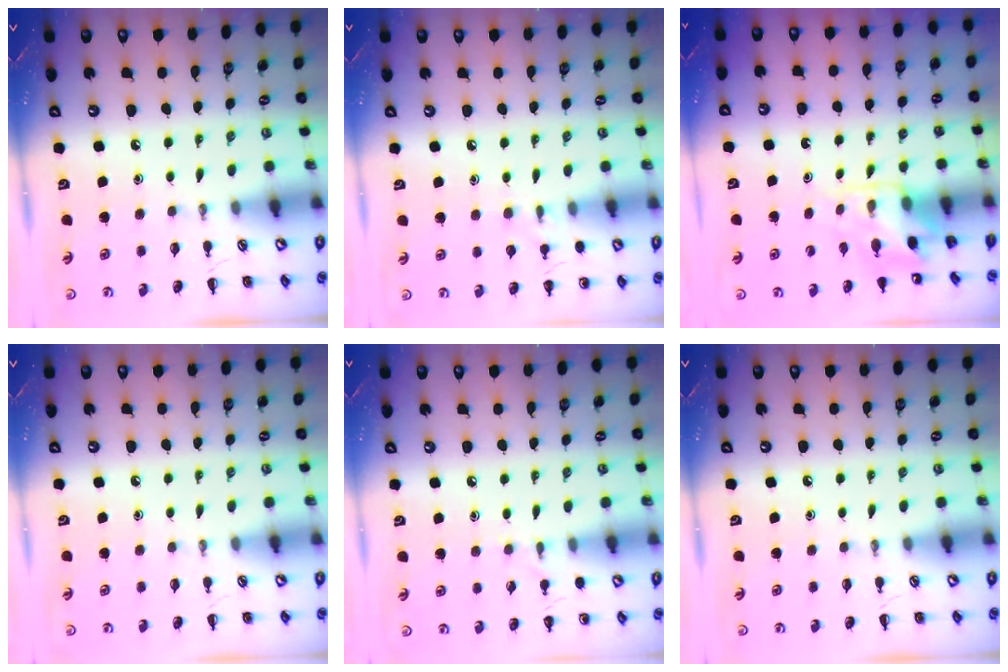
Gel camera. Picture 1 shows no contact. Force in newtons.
{"total": 6.8, "press": 6.6, "slide": 1.8}
{"total": 5.7, "press": 5.6, "slide": 0.9}
{"total": 0.0}
{"total": 5.5, "press": 5.2, "slide": 1.8}
{"total": 0.0}